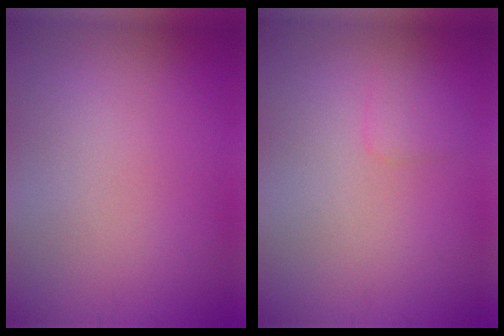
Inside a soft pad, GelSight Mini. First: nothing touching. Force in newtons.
{"total": 1.0, "press": 1.0, "slide": 0.1}